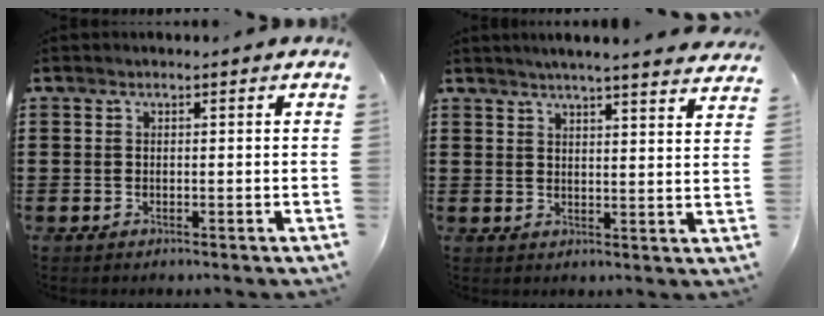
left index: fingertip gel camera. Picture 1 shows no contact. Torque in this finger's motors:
{"motor_torque": [2.14, 0.00, 0.48, 0.12]}